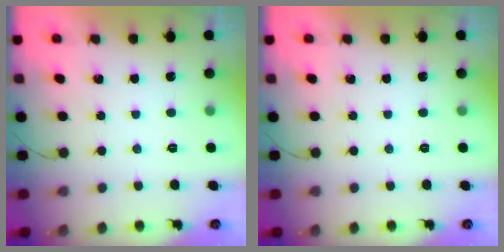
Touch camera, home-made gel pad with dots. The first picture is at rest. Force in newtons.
{"total": 0.0}